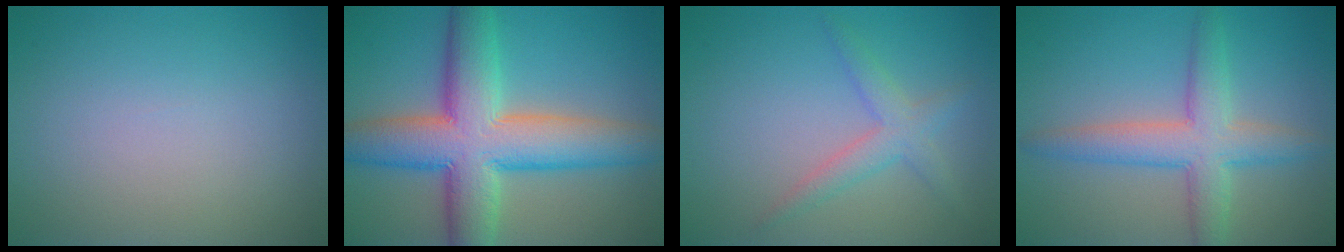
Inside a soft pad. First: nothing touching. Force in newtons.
{"total": 11.2, "press": 11.1, "slide": 0.8}
{"total": 2.5, "press": 2.5, "slide": 0.2}
{"total": 5.0, "press": 5.0, "slide": 0.2}